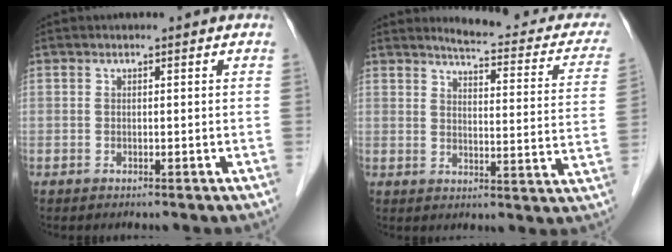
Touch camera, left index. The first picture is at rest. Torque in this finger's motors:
{"motor_torque": [0.26, -0.49, 0.10, 0.01]}